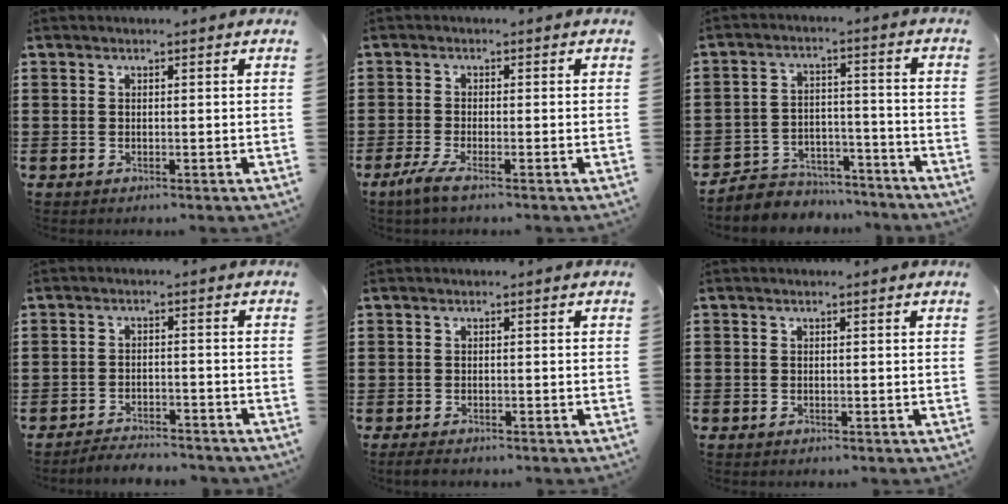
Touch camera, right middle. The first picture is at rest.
{"total": 2.6, "force": [-1.4, 0.1, 2.2], "torque": [-0.051, -0.007, -0.029]}
{"total": 4.9, "force": [-4.6, 1.5, 0.1], "torque": [-0.006, 0.014, -0.098]}
{"total": 3.2, "force": [-3.2, 0.3, 0.1], "torque": [-0.008, 0.003, -0.068]}
{"total": 1.1, "force": [-1.0, 0.4, 0.3], "torque": [-0.008, 0.000, -0.021]}
{"total": 0.6, "force": [-0.5, 0.3, 0.1], "torque": [-0.002, 0.002, -0.011]}